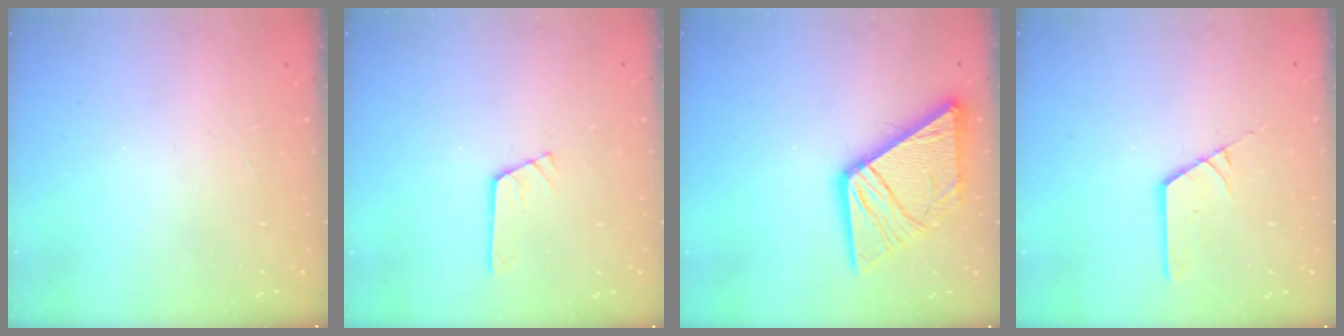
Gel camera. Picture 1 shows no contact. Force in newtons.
{"total": 2.9, "press": 2.9, "slide": 0.2}
{"total": 15.2, "press": 15.1, "slide": 1.5}
{"total": 2.5, "press": 2.5, "slide": 0.2}